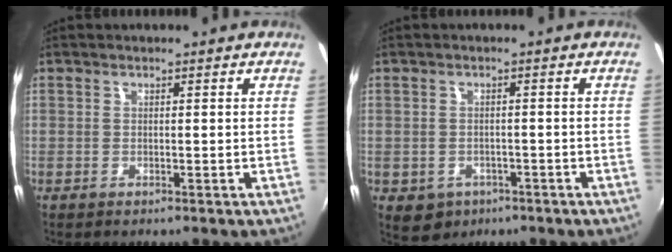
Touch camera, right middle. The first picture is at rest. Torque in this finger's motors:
{"motor_torque": [0.38, -0.34, 0.10, 0.02]}